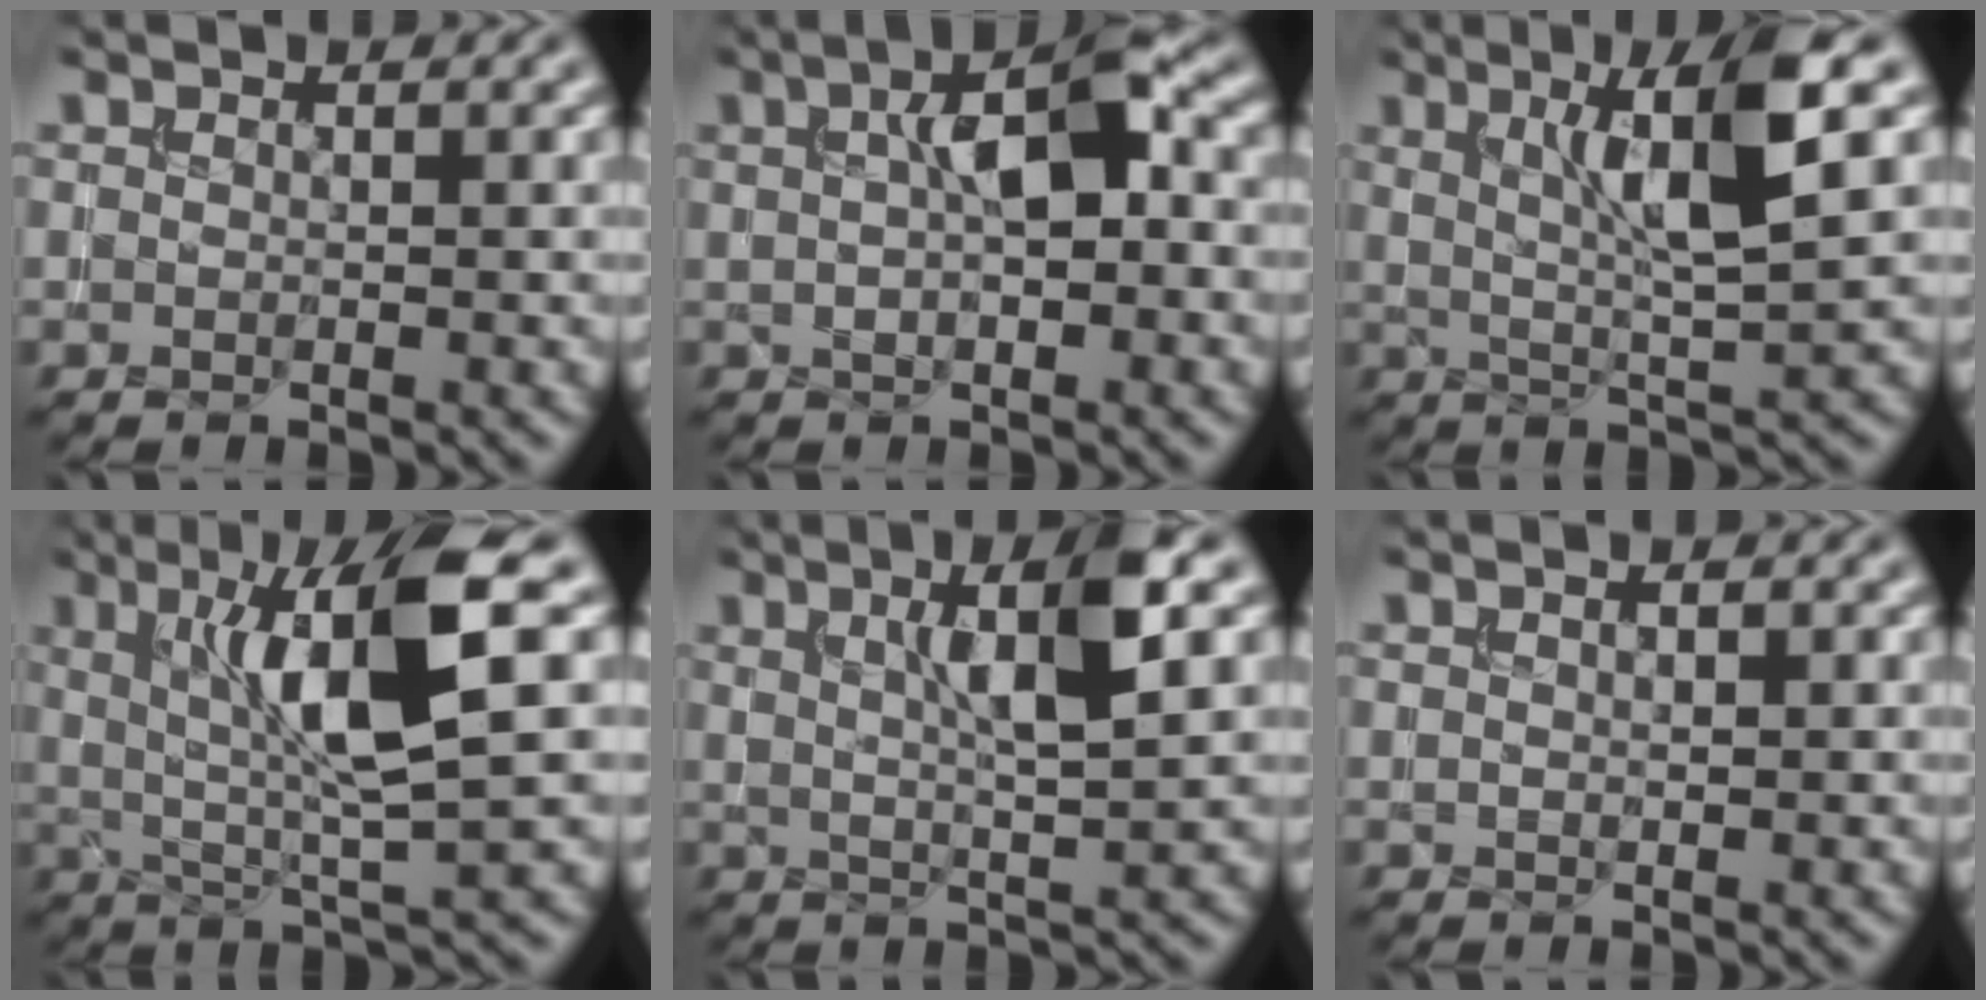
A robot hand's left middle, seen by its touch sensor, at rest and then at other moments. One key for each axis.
{"total": 6.2, "fx": 0.9, "fy": 2.5, "fz": 5.7, "tx": -0.090, "ty": 0.011, "tz": 0.013}
{"total": 7.2, "fx": 2.1, "fy": 1.1, "fz": 6.8, "tx": -0.115, "ty": 0.005, "tz": 0.041}
{"total": 8.8, "fx": 1.8, "fy": 1.7, "fz": 8.4, "tx": -0.142, "ty": -0.003, "tz": 0.037}
{"total": 6.3, "fx": 2.0, "fy": 1.1, "fz": 5.9, "tx": -0.092, "ty": 0.006, "tz": 0.034}
{"total": 0.8, "fx": 0.1, "fy": 0.4, "fz": 0.7, "tx": -0.008, "ty": -0.002, "tz": 0.006}